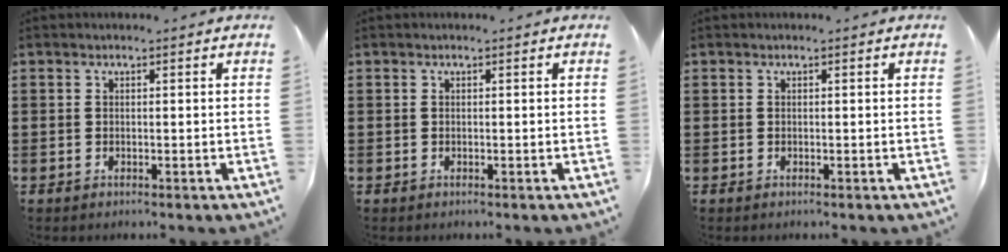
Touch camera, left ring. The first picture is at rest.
{"total": 0.0}
{"total": 0.0}